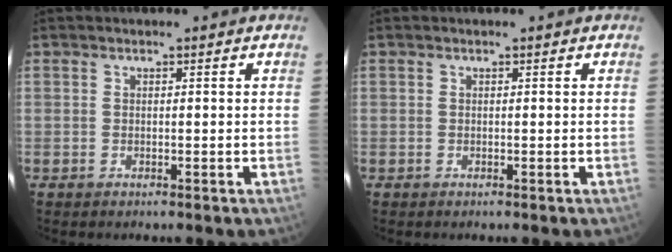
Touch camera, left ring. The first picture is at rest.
{"total": 0.0}